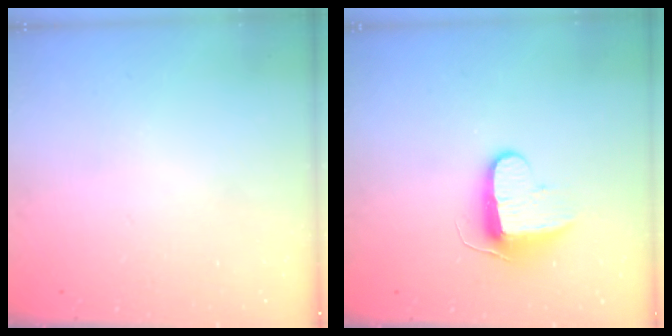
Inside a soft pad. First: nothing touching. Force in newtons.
{"total": 9.5, "press": 9.5, "slide": 0.6}